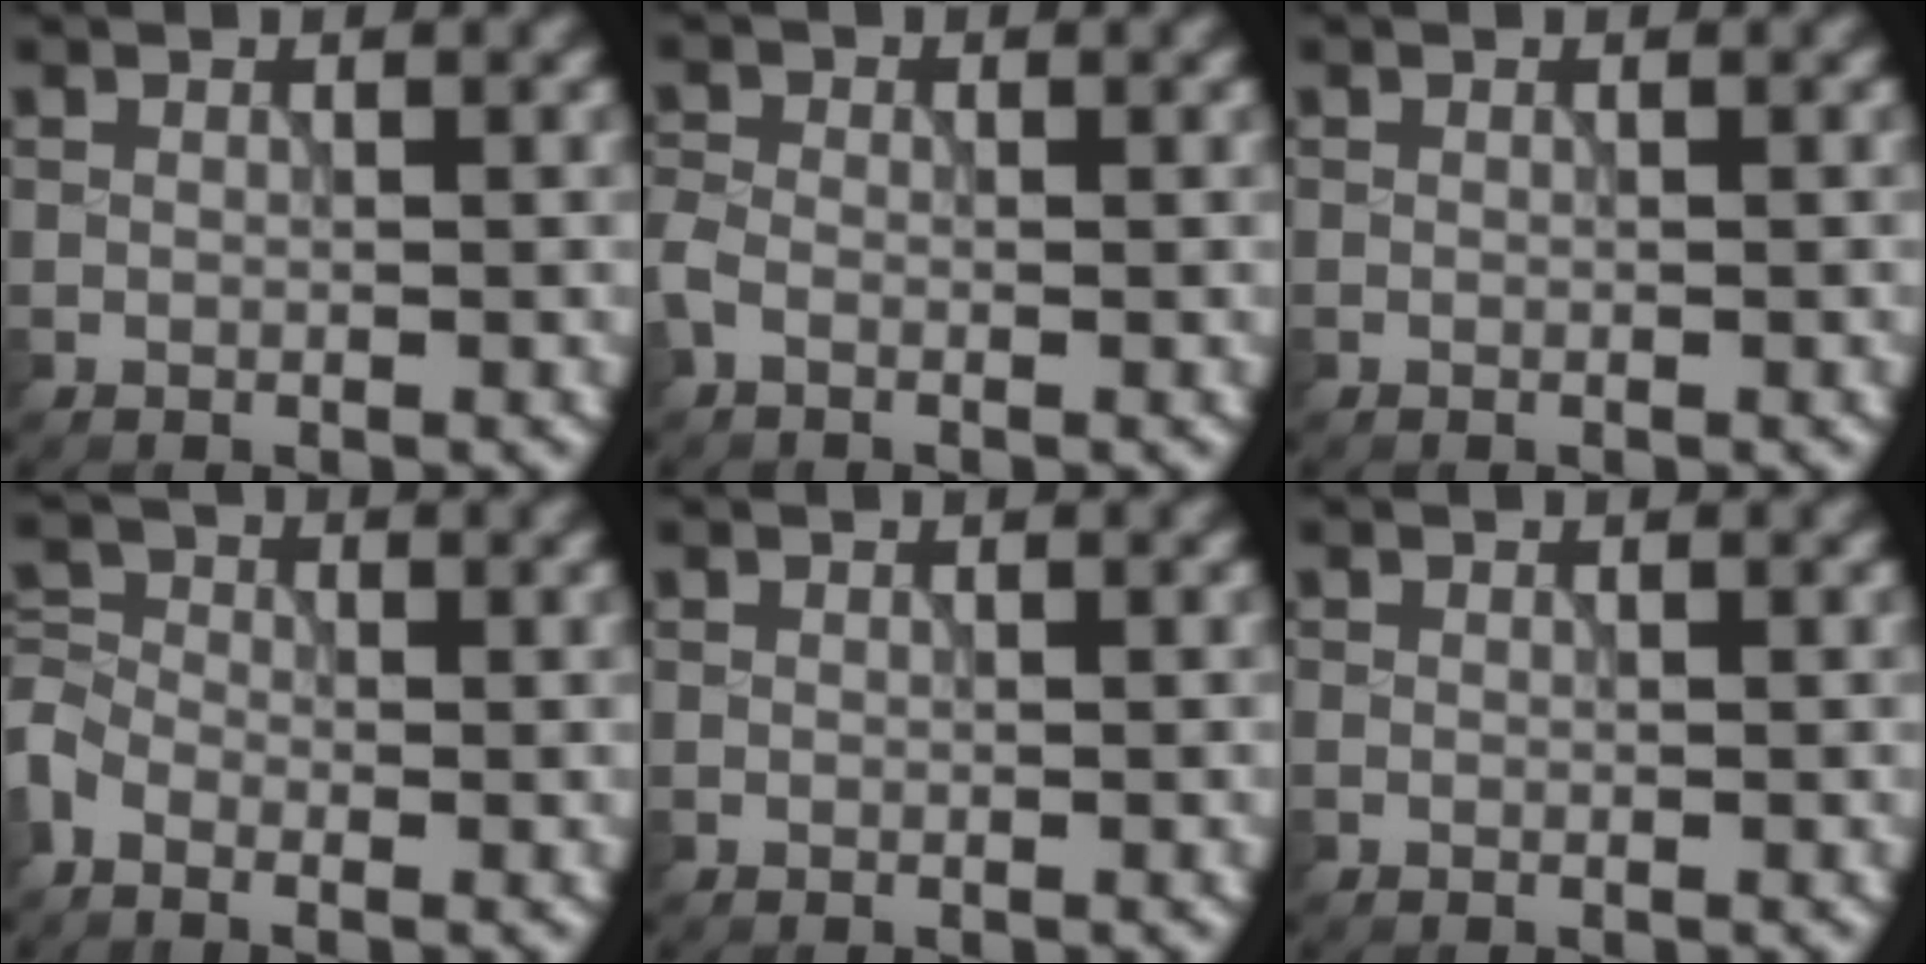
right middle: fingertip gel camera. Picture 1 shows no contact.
{"total": 1.7, "force": [-0.9, 1.1, 1.0], "torque": [-0.028, 0.001, -0.029]}
{"total": 0.0}
{"total": 3.0, "force": [-1.7, 1.9, 1.7], "torque": [-0.040, 0.002, -0.051]}
{"total": 0.0}
{"total": 0.0}